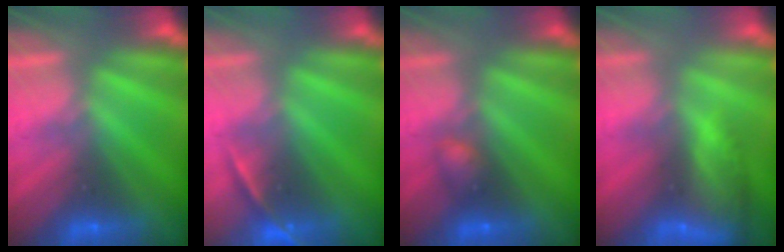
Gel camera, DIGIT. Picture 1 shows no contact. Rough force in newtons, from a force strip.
{"total": 1.8}
{"total": 2.2}
{"total": 7.0}